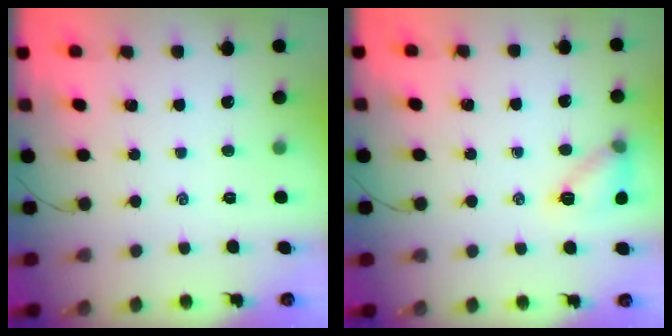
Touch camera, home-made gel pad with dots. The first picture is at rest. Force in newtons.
{"total": 10.3, "press": 10.2, "slide": 1.1}